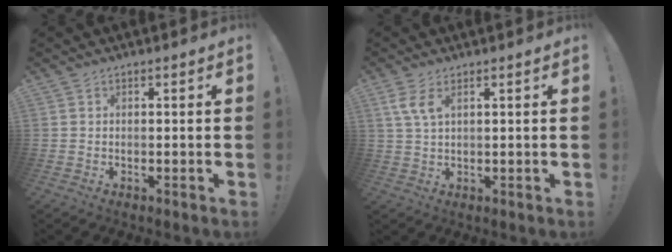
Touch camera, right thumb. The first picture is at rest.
{"total": 5.2, "force": [2.3, 1.9, 4.3], "torque": [-0.083, 0.001, 0.042]}